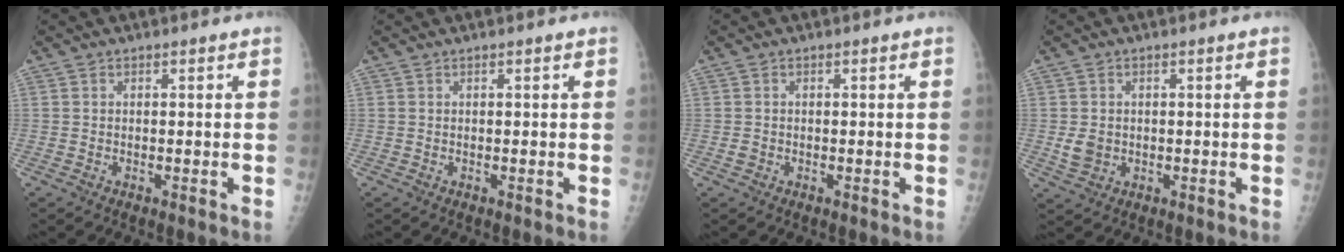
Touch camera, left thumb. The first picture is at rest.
{"total": 0.0}
{"total": 1.1, "force": [-0.2, 1.0, 0.4], "torque": [-0.007, 0.001, -0.003]}
{"total": 3.7, "force": [-0.2, 3.1, 2.0], "torque": [-0.031, -0.001, 0.004]}